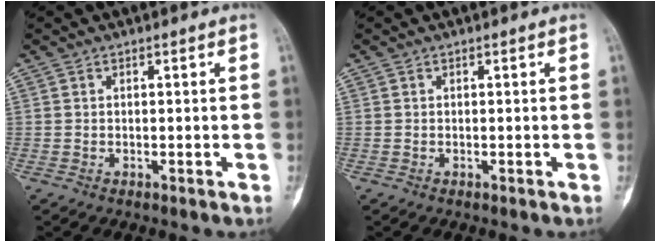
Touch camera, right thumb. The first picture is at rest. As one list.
[{"total": 0.0}]